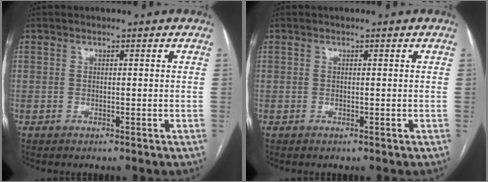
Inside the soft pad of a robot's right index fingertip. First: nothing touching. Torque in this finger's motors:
{"motor_torque": [0.00, 0.00, 0.00, 0.00]}